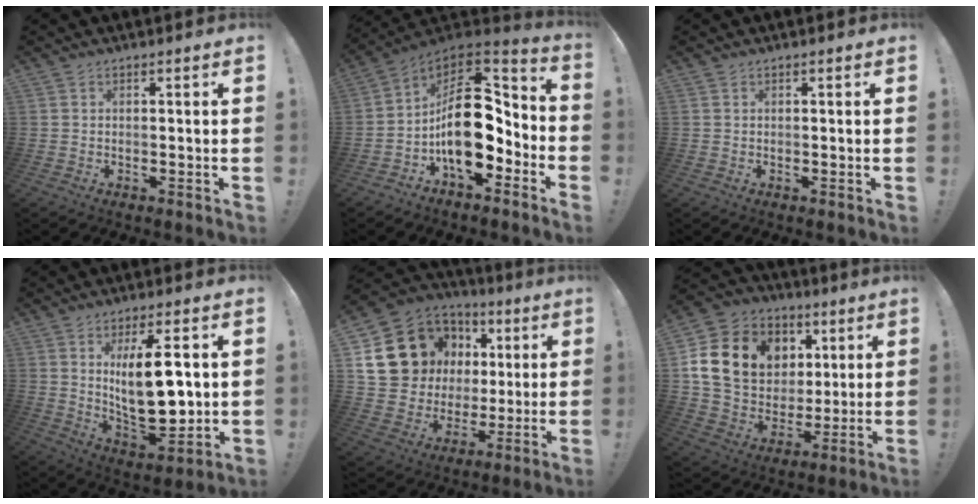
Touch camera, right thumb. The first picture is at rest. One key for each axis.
{"total": 20.6, "fx": -2.2, "fy": 11.9, "fz": 16.6, "tx": -0.277, "ty": 0.013, "tz": -0.029}
{"total": 0.0}
{"total": 17.0, "fx": 3.7, "fy": 5.8, "fz": 15.5, "tx": -0.261, "ty": -0.031, "tz": 0.050}
{"total": 18.9, "fx": 6.1, "fy": 15.7, "fz": 8.5, "tx": -0.122, "ty": -0.028, "tz": 0.157}
{"total": 18.9, "fx": 6.5, "fy": 14.9, "fz": 9.6, "tx": -0.164, "ty": -0.016, "tz": 0.146}